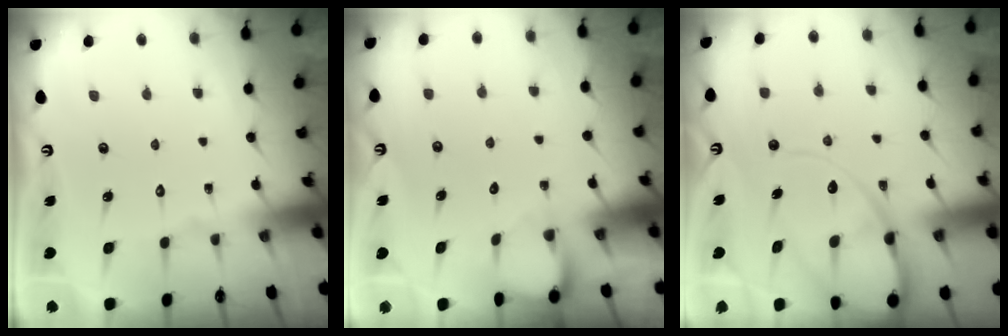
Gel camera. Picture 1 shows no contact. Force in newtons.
{"total": 2.4, "press": 2.4, "slide": 0.3}
{"total": 14.0, "press": 14.0, "slide": 1.3}